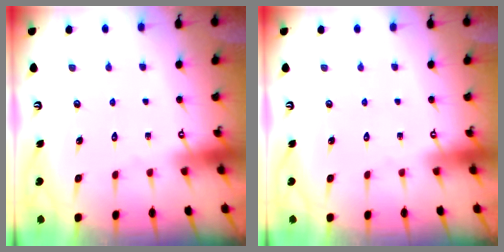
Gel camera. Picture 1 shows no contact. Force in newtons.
{"total": 0.0}